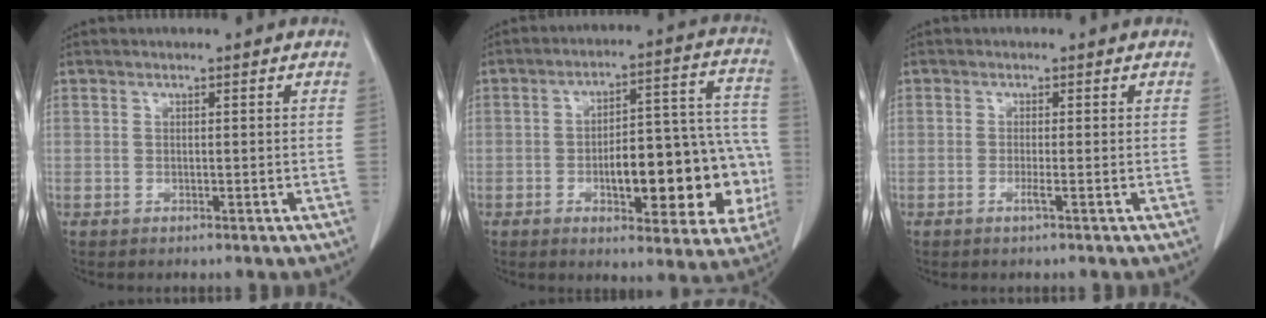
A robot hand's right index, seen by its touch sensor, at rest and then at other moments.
{"total": 18.6, "force": [-4.6, 6.6, 16.8], "torque": [-0.168, 0.047, -0.044]}
{"total": 1.0, "force": [-0.4, -0.2, 0.9], "torque": [-0.016, 0.000, -0.007]}